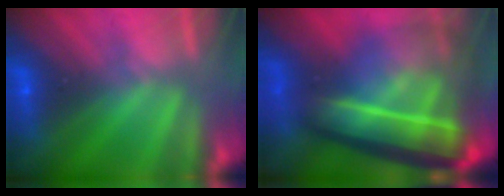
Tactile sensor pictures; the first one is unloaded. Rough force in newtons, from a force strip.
{"total": 7.8}